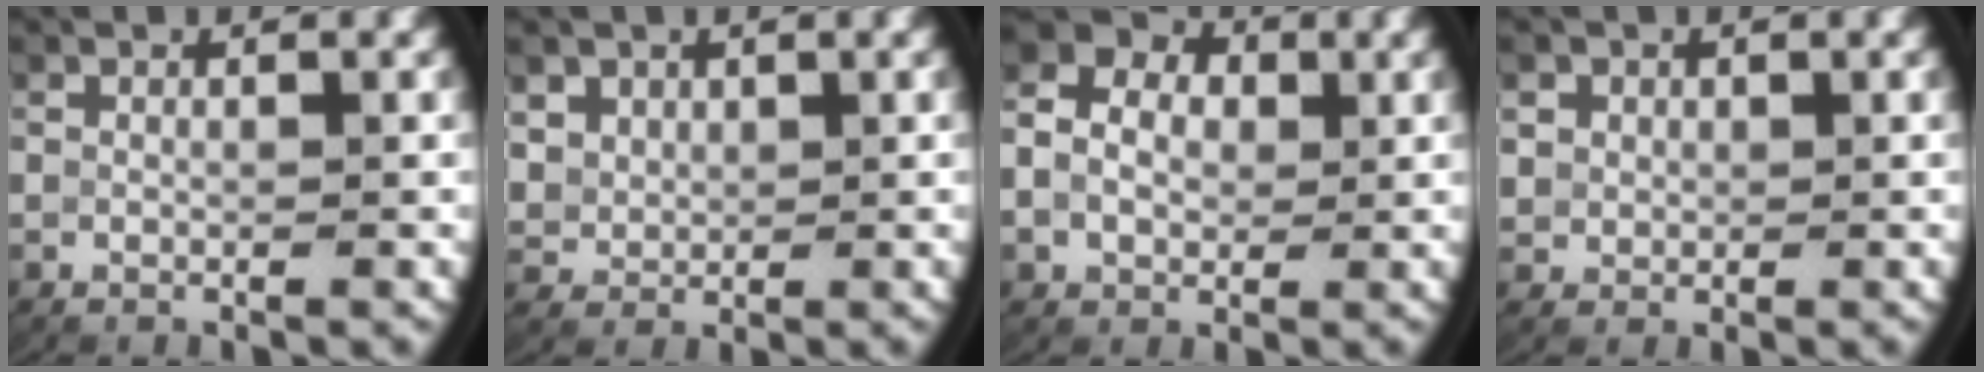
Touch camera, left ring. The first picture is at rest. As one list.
[{"total": 3.2, "force": [1.3, 2.7, 1.2], "torque": [-0.038, -0.011, 0.036]}, {"total": 11.1, "force": [2.8, 9.1, 5.8], "torque": [-0.105, 0.020, 0.019]}, {"total": 3.1, "force": [0.8, 2.7, 1.1], "torque": [-0.037, -0.009, 0.019]}]